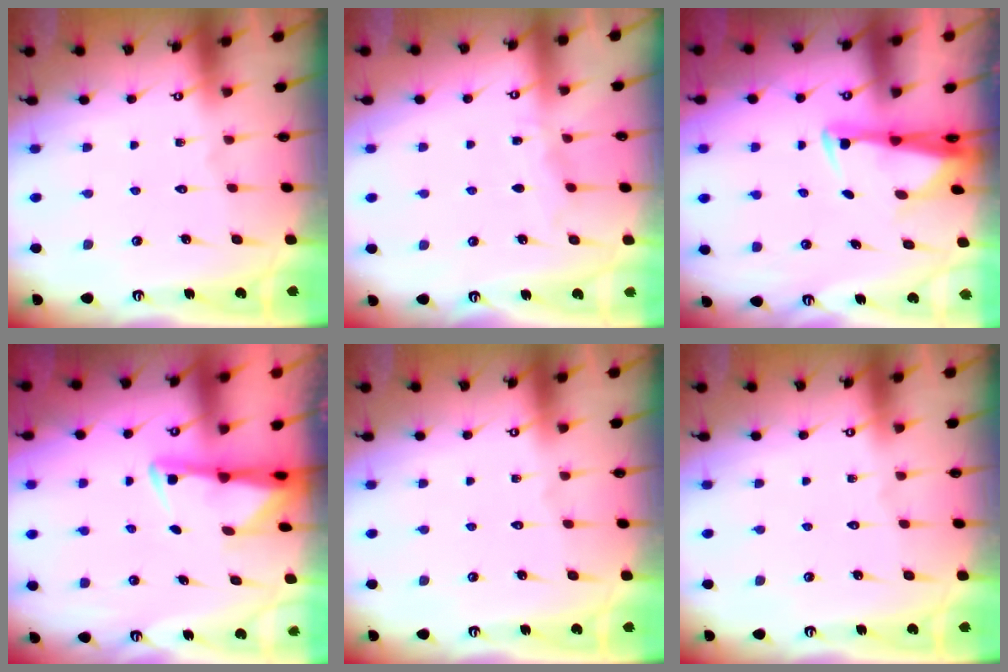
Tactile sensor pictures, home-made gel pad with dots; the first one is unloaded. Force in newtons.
{"total": 5.0, "press": 5.0, "slide": 0.5}
{"total": 2.8, "press": 2.6, "slide": 1.0}
{"total": 2.7, "press": 2.6, "slide": 0.7}
{"total": 0.0}
{"total": 0.0}